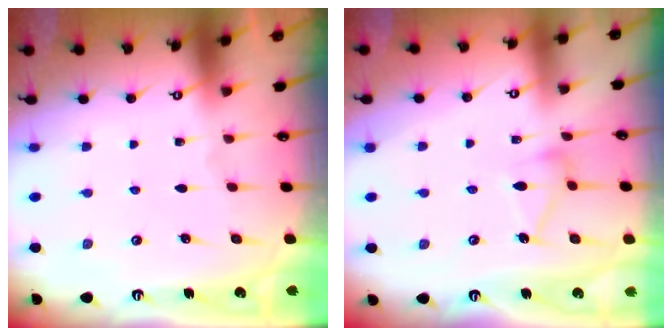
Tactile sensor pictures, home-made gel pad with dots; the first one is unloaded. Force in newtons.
{"total": 10.8, "press": 10.8, "slide": 0.4}